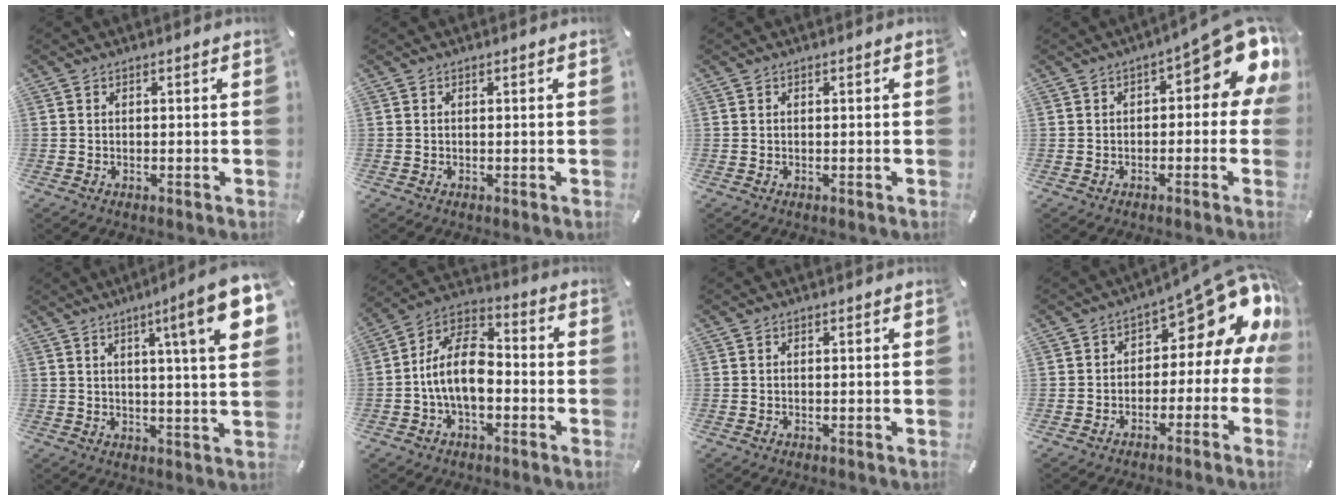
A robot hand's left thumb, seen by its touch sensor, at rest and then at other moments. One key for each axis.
{"total": 0.0}
{"total": 0.0}
{"total": 13.6, "fx": 5.6, "fy": 5.2, "fz": 11.2, "tx": -0.140, "ty": -0.046, "tz": 0.092}
{"total": 15.3, "fx": 6.2, "fy": 1.4, "fz": 13.9, "tx": -0.210, "ty": -0.027, "tz": 0.086}
{"total": 13.0, "fx": -3.2, "fy": 7.6, "fz": 10.0, "tx": -0.209, "ty": 0.016, "tz": -0.059}
{"total": 0.0}
{"total": 13.0, "fx": 6.9, "fy": 6.1, "fz": 9.1, "tx": -0.108, "ty": -0.063, "tz": 0.107}